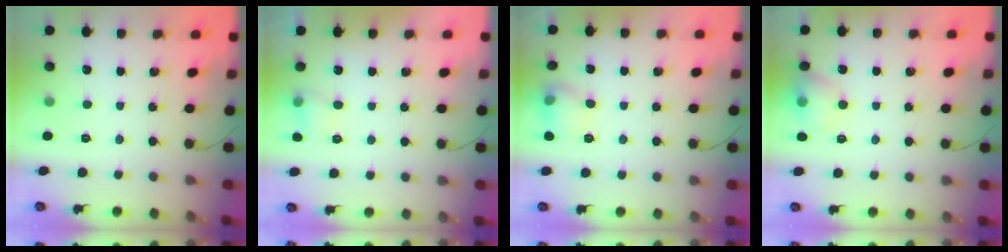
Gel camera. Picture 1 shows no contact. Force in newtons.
{"total": 6.1, "press": 5.9, "slide": 1.6}
{"total": 9.3, "press": 9.3, "slide": 0.8}
{"total": 9.2, "press": 9.1, "slide": 1.2}